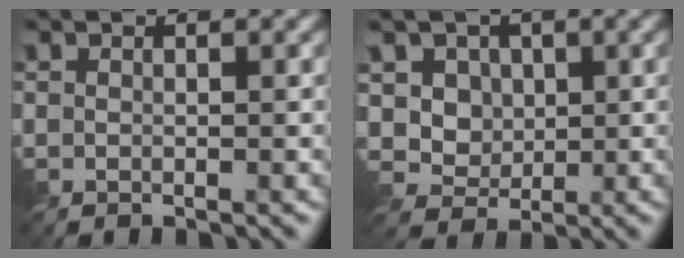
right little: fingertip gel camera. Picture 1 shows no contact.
{"total": 4.7, "force": [1.3, 4.0, 2.0], "torque": [-0.055, -0.007, 0.031]}